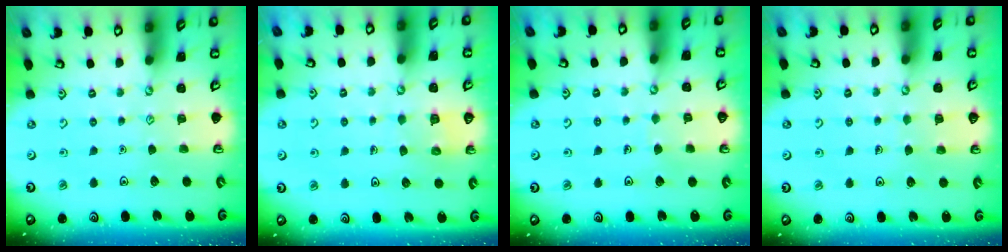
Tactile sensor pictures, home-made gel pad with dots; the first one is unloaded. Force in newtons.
{"total": 5.2, "press": 5.2, "slide": 0.3}
{"total": 2.3, "press": 2.3, "slide": 0.1}
{"total": 3.2, "press": 3.2, "slide": 0.2}